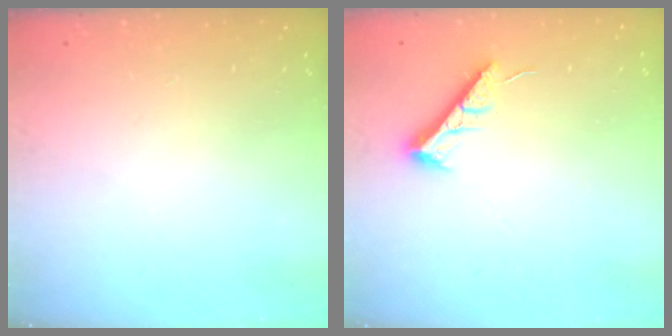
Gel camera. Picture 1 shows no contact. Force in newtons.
{"total": 7.3, "press": 7.3, "slide": 0.6}